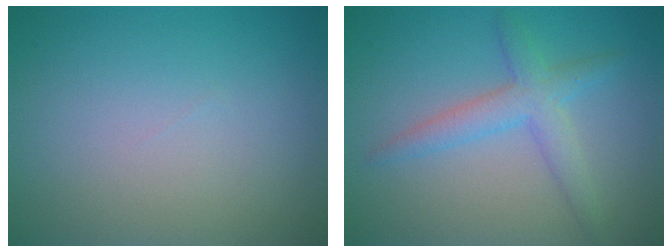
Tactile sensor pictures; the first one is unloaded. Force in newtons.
{"total": 3.2, "press": 3.2, "slide": 0.1}